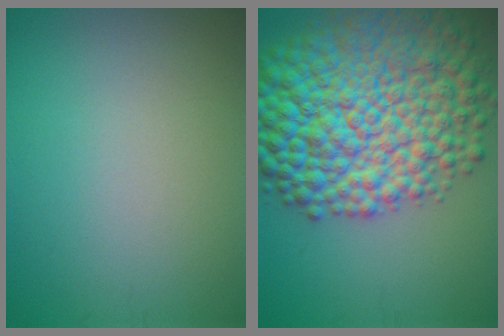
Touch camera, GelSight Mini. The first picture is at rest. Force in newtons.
{"total": 14.9, "press": 14.9, "slide": 0.2}